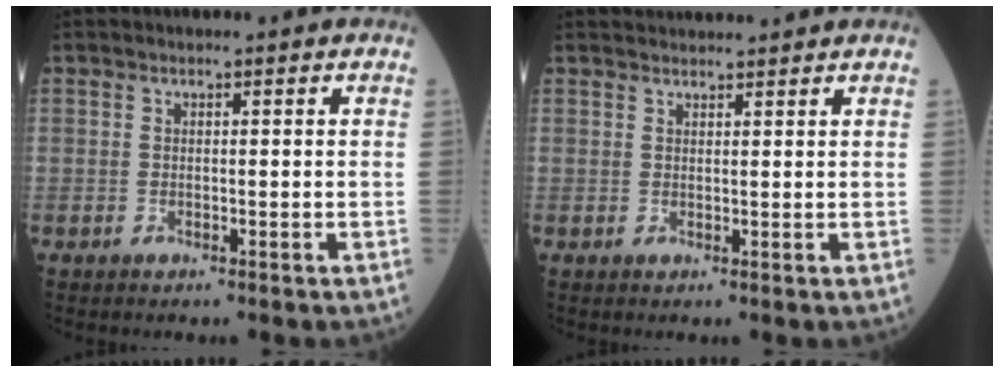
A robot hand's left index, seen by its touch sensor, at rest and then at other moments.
{"total": 4.0, "force": [3.9, 0.2, 0.6], "torque": [-0.011, 0.028, 0.057]}